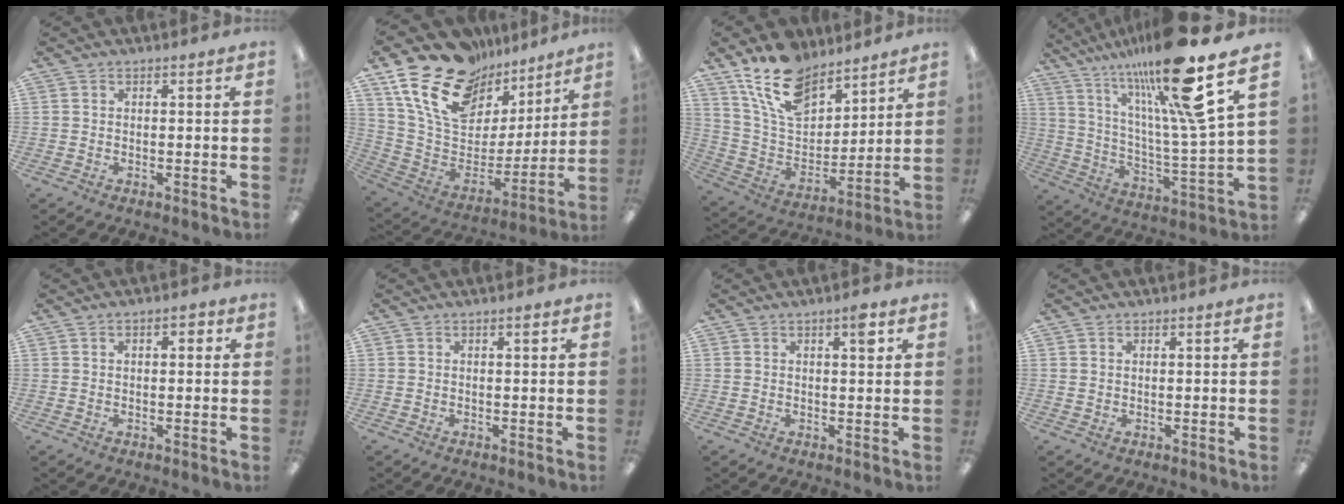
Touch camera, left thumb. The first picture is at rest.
{"total": 20.8, "force": [14.0, 12.1, 9.5], "torque": [-0.179, -0.089, 0.260]}
{"total": 16.6, "force": [12.2, 8.6, 7.2], "torque": [-0.145, -0.061, 0.228]}
{"total": 23.1, "force": [16.4, 3.0, 16.0], "torque": [-0.272, -0.094, 0.252]}
{"total": 2.4, "force": [0.8, 1.3, 1.9], "torque": [-0.021, 0.000, 0.009]}
{"total": 1.0, "force": [0.5, 0.3, 0.8], "torque": [-0.010, 0.000, 0.006]}
{"total": 3.8, "force": [1.8, 1.3, 3.1], "torque": [-0.035, -0.007, 0.022]}
{"total": 0.7, "force": [0.5, 0.5, 0.1], "torque": [-0.002, 0.003, 0.008]}